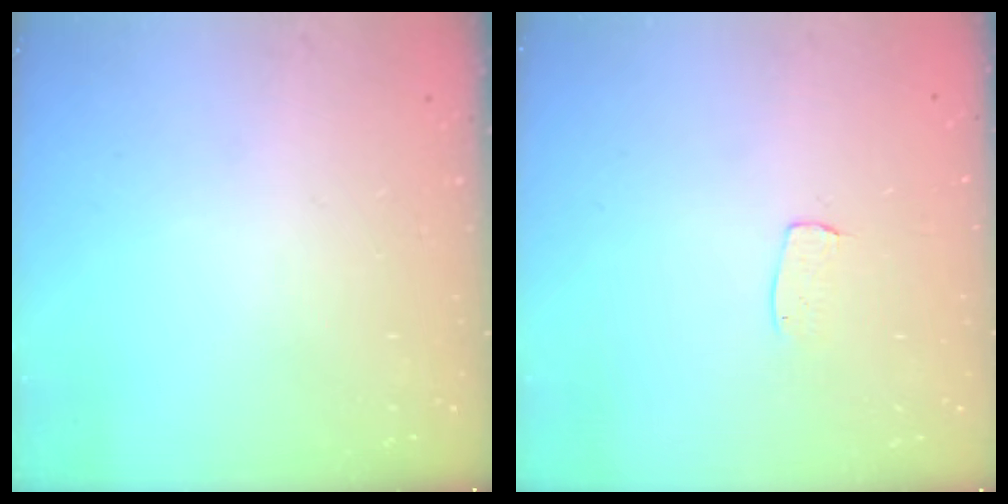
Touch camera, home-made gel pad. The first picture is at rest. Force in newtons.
{"total": 4.5, "press": 4.5, "slide": 0.3}